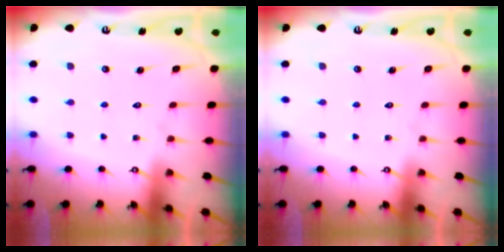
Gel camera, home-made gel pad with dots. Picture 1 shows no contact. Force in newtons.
{"total": 0.0}